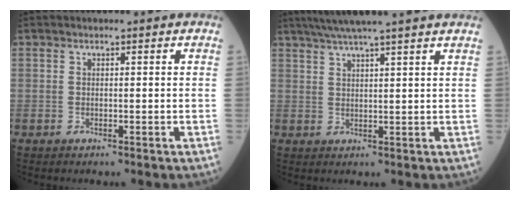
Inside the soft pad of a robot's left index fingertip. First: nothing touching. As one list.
[{"total": 10.7, "force": [9.0, -1.2, 5.7], "torque": [-0.093, 0.029, 0.120]}]